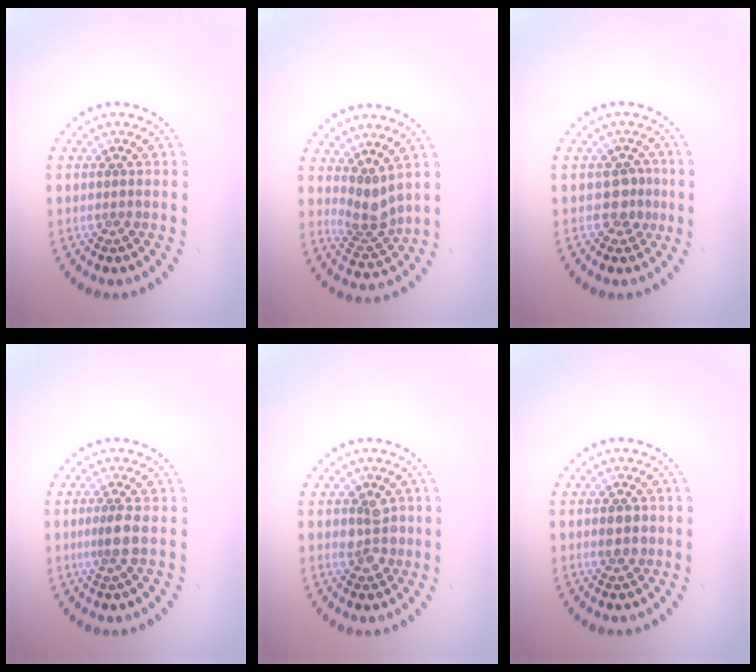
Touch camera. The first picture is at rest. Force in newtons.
{"total": 2.8, "press": 2.1, "slide": 1.8}
{"total": 1.9, "press": 1.6, "slide": 1.0}
{"total": 2.0, "press": 1.7, "slide": 1.0}
{"total": 2.5, "press": 2.5, "slide": 0.4}
{"total": 2.4, "press": 2.4, "slide": 0.1}